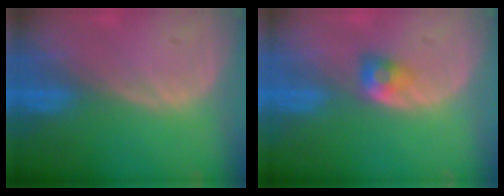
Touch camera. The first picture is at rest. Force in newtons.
{"total": 2.8, "press": 2.4, "slide": 1.4}